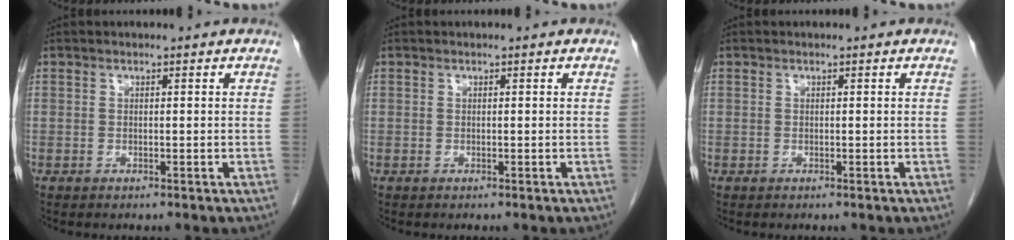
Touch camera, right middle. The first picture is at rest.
{"total": 0.0}
{"total": 0.0}